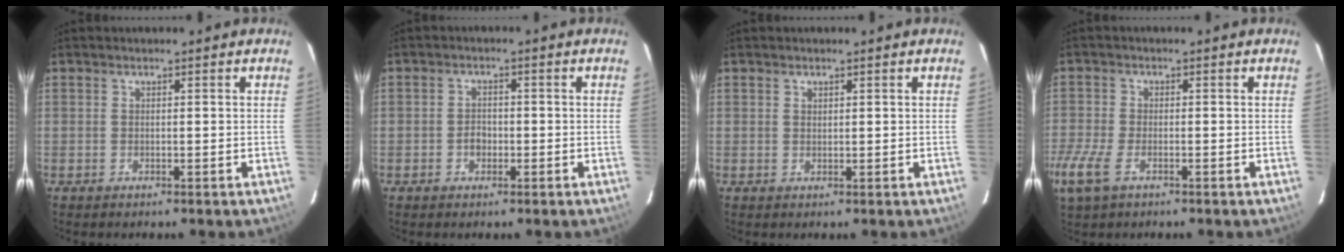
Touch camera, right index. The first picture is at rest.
{"total": 2.4, "force": [-0.9, 1.9, 1.1], "torque": [-0.020, 0.007, -0.014]}
{"total": 0.7, "force": [0.5, 0.5, 0.1], "torque": [-0.002, 0.001, 0.010]}
{"total": 8.2, "force": [-4.3, 3.9, 5.7], "torque": [-0.148, -0.022, -0.084]}